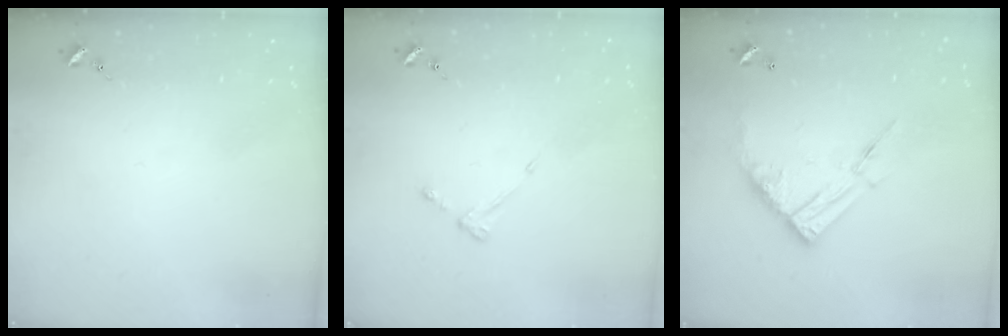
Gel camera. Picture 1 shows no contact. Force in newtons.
{"total": 3.5, "press": 3.4, "slide": 0.5}
{"total": 14.1, "press": 14.0, "slide": 1.4}